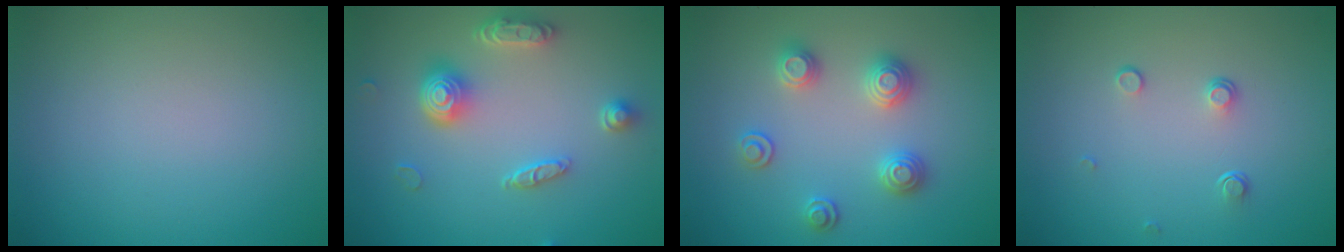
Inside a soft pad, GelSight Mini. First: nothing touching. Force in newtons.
{"total": 4.5, "press": 3.6, "slide": 2.7}
{"total": 2.9, "press": 2.8, "slide": 0.8}
{"total": 1.0, "press": 0.7, "slide": 0.8}